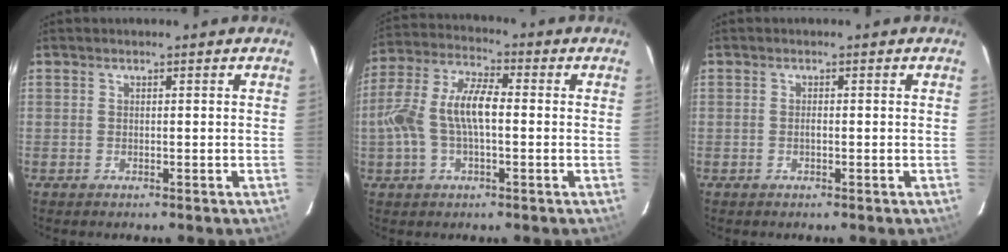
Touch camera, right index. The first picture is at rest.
{"total": 11.6, "force": [-1.2, 5.1, 10.4], "torque": [-0.222, 0.016, -0.024]}
{"total": 0.8, "force": [-0.3, 0.2, 0.7], "torque": [-0.014, 0.002, -0.006]}